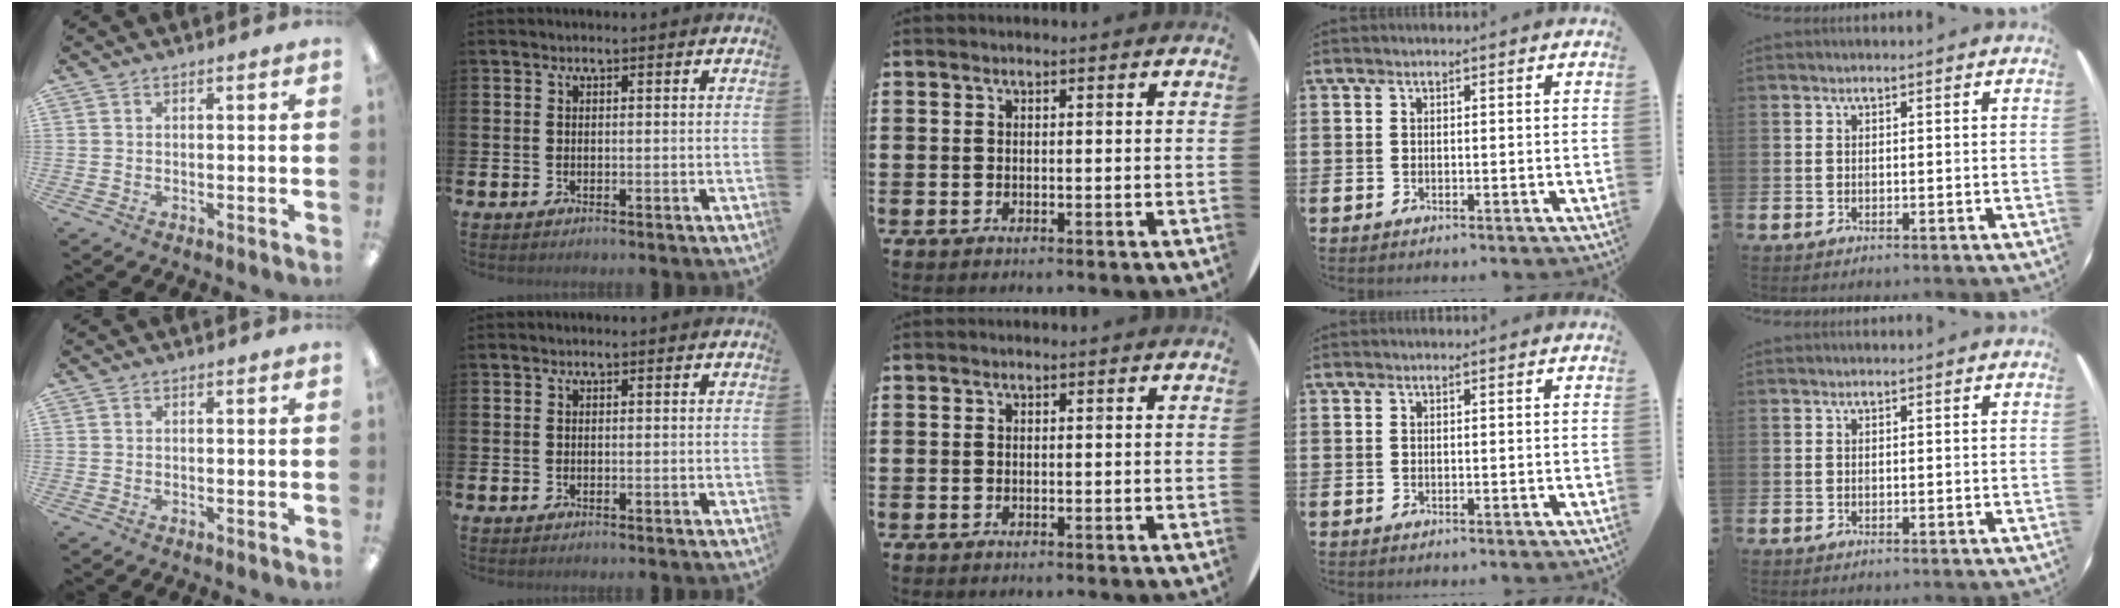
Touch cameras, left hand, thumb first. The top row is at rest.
{}